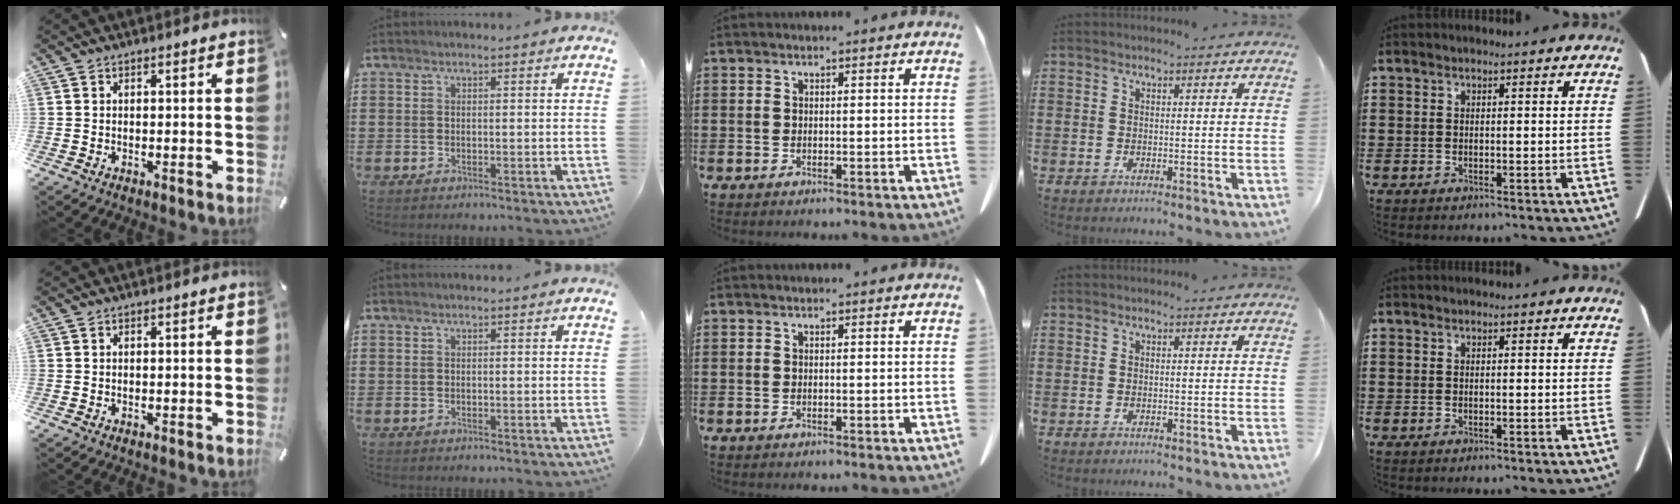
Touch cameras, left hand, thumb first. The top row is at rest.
{}